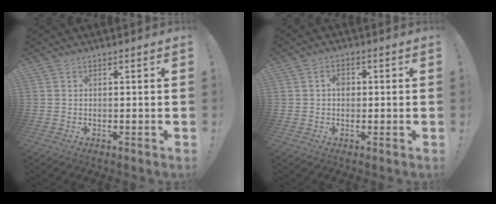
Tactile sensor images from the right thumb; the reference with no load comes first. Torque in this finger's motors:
{"motor_torque": [0.04, -0.03, 0.05, 0.09, 0.00]}